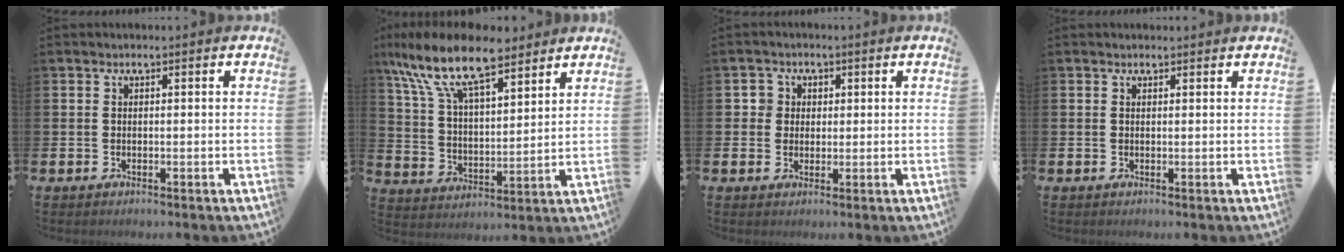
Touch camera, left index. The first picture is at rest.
{"total": 12.2, "force": [9.7, 3.9, 6.3], "torque": [-0.157, -0.037, 0.174]}
{"total": 2.6, "force": [1.0, 2.4, 0.1], "torque": [0.005, 0.005, 0.012]}
{"total": 0.7, "force": [0.7, 0.2, 0.1], "torque": [0.008, -0.002, 0.010]}